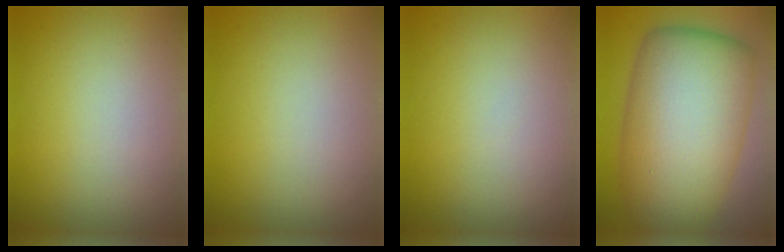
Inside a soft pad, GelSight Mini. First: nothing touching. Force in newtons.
{"total": 0.0}
{"total": 0.0}
{"total": 13.8, "press": 13.8, "slide": 0.2}